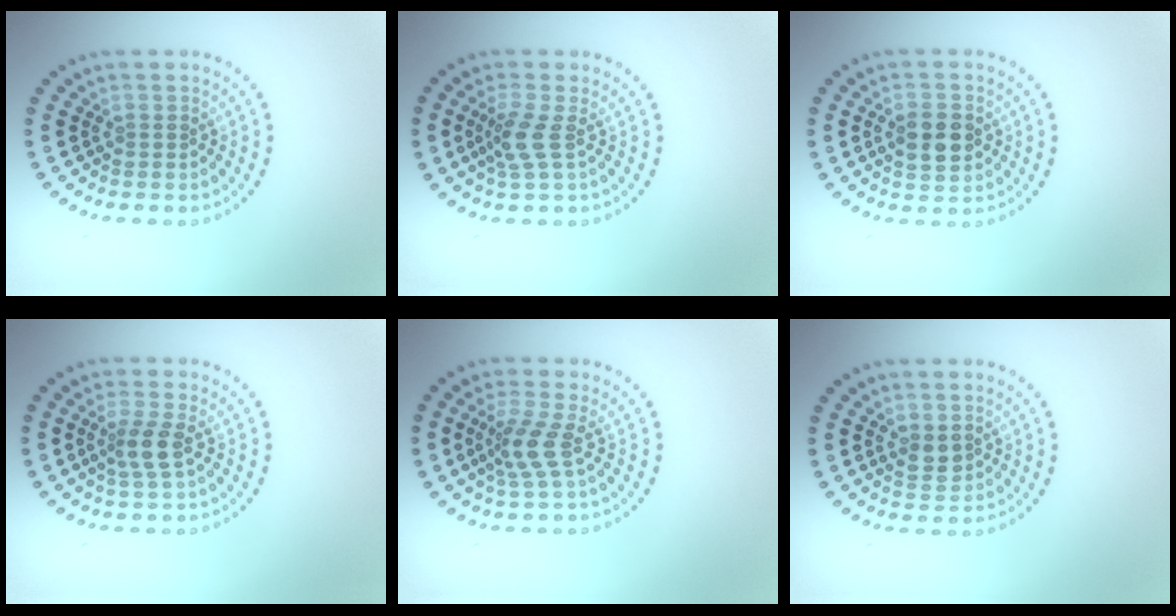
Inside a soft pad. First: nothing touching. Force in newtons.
{"total": 2.3, "press": 1.8, "slide": 1.5}
{"total": 3.5, "press": 3.5, "slide": 0.1}
{"total": 2.4, "press": 1.9, "slide": 1.4}
{"total": 2.8, "press": 2.1, "slide": 1.9}
{"total": 1.8, "press": 1.7, "slide": 0.4}